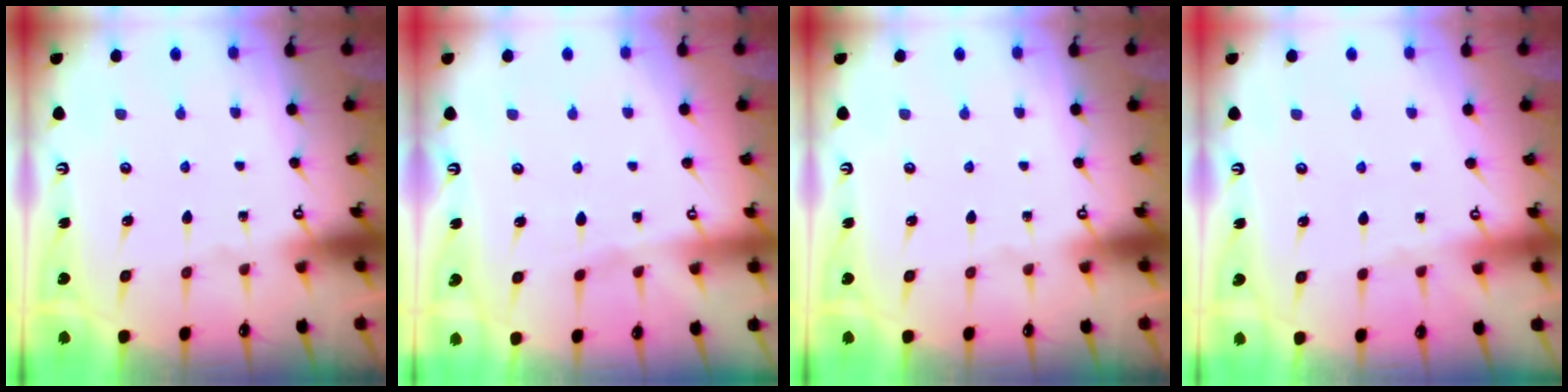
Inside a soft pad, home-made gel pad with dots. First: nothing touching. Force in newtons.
{"total": 3.0, "press": 3.0, "slide": 0.5}
{"total": 0.0}
{"total": 0.8, "press": 0.7, "slide": 0.3}